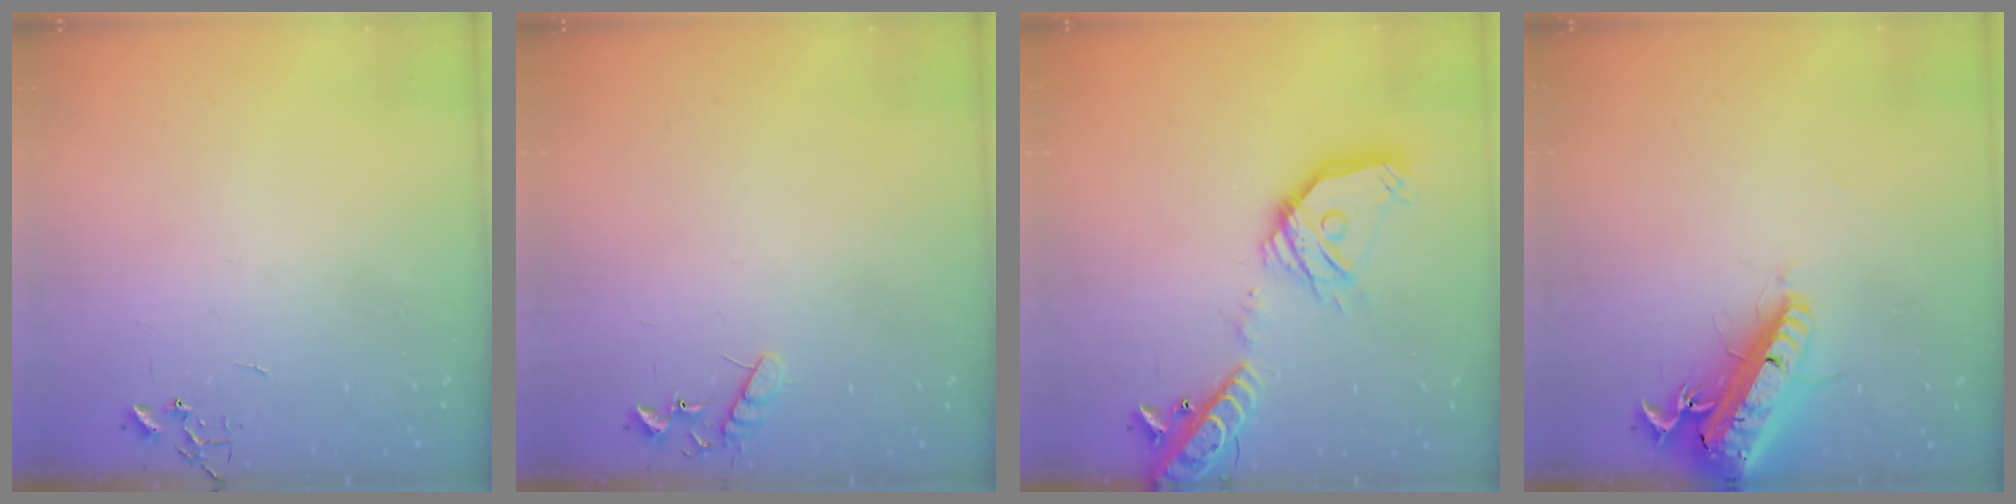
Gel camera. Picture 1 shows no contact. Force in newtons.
{"total": 8.0, "press": 8.0, "slide": 0.4}
{"total": 21.9, "press": 21.6, "slide": 3.8}
{"total": 23.1, "press": 22.6, "slide": 5.0}